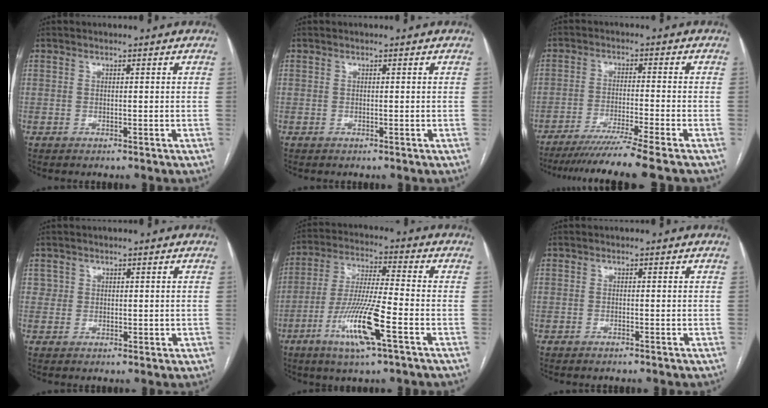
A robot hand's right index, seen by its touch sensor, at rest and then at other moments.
{"total": 0.0}
{"total": 10.8, "force": [-9.0, -2.7, 5.2], "torque": [-0.060, -0.038, -0.144]}
{"total": 2.0, "force": [0.6, 1.9, 0.4], "torque": [-0.001, -0.001, 0.012]}
{"total": 12.6, "force": [-5.3, 0.7, 11.4], "torque": [-0.225, -0.017, -0.100]}
{"total": 0.6, "force": [-0.5, 0.0, 0.3], "torque": [-0.010, -0.001, -0.008]}